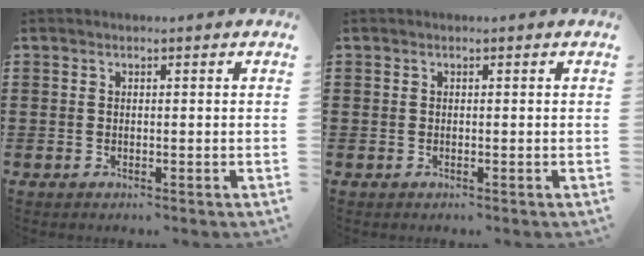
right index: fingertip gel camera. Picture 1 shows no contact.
{"total": 0.0}